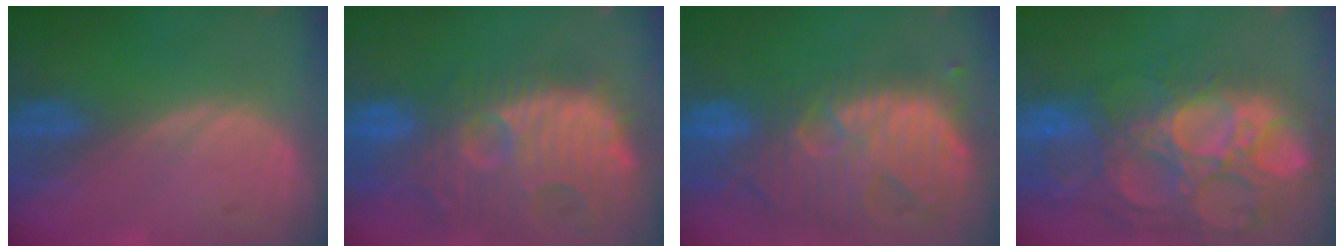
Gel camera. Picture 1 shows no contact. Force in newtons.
{"total": 14.4, "press": 12.6, "slide": 7.0}
{"total": 13.7, "press": 11.6, "slide": 7.3}
{"total": 15.7, "press": 13.0, "slide": 8.9}